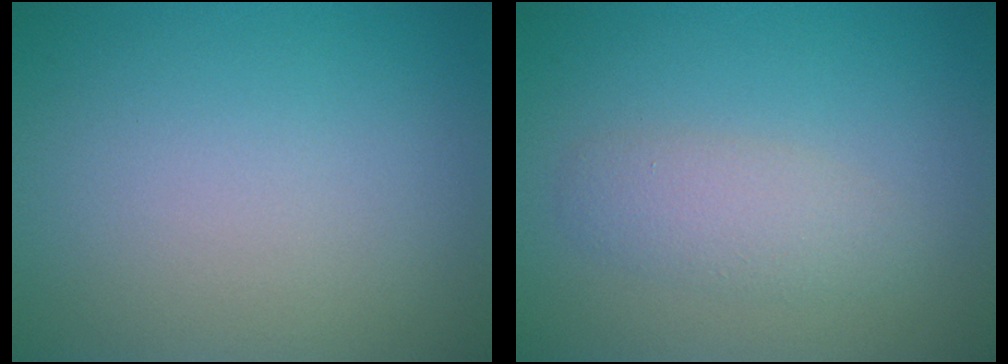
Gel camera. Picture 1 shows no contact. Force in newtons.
{"total": 2.3, "press": 2.3, "slide": 0.1}